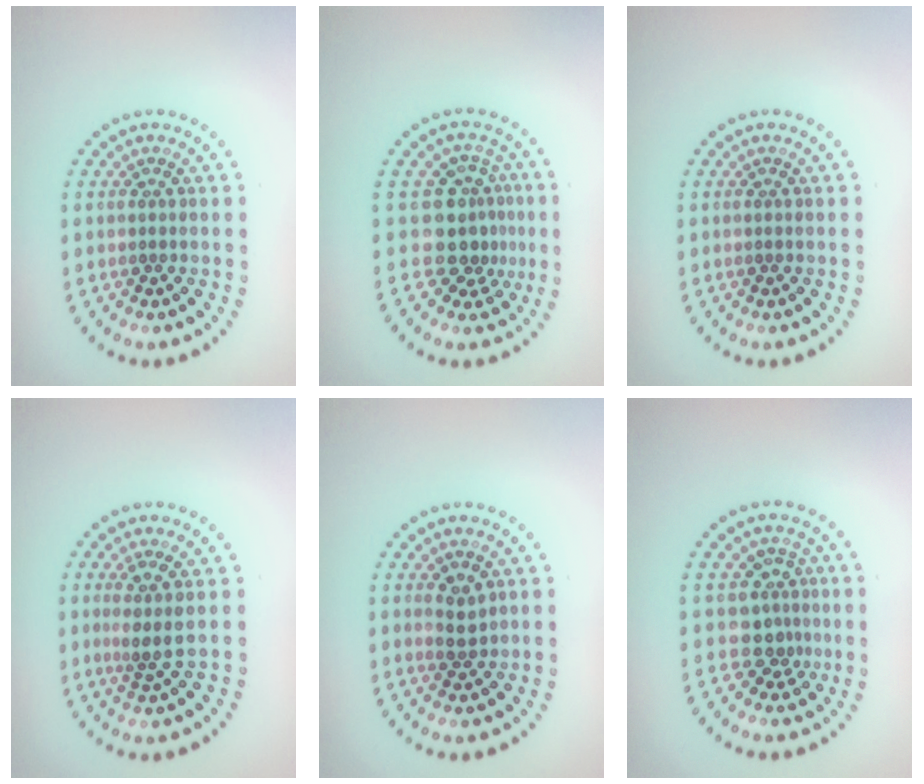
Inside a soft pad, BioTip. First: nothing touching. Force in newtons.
{"total": 3.8, "press": 3.0, "slide": 2.4}
{"total": 0.0}
{"total": 2.3, "press": 1.6, "slide": 1.7}
{"total": 1.9, "press": 1.8, "slide": 0.6}
{"total": 2.7, "press": 2.0, "slide": 1.8}